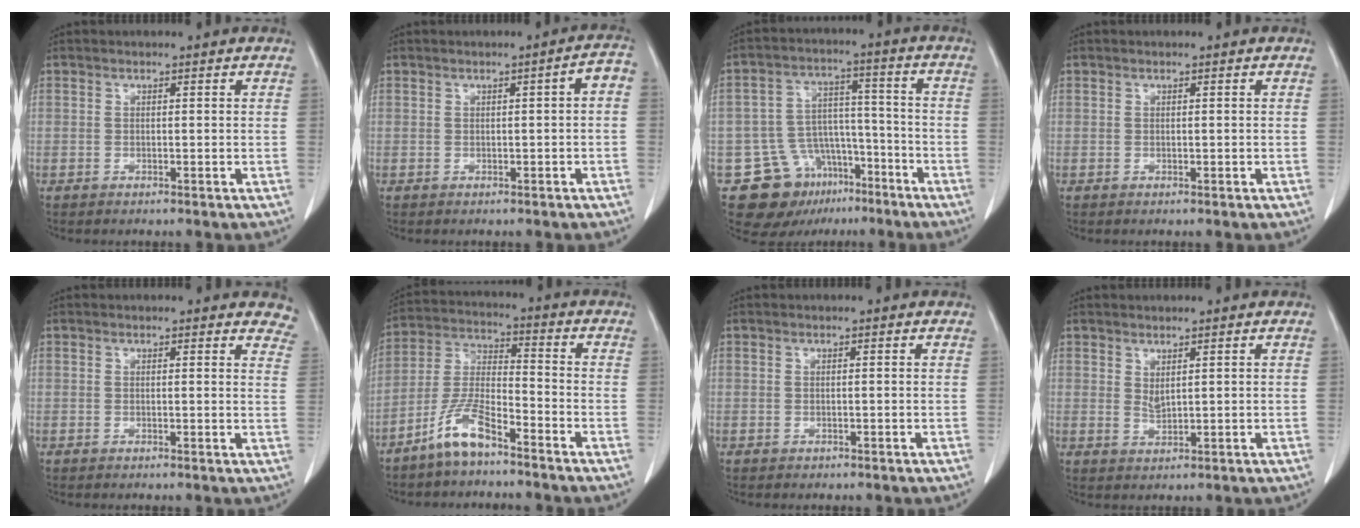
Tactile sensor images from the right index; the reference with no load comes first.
{"total": 2.4, "force": [-0.2, 0.4, 2.4], "torque": [-0.024, 0.006, -0.006]}
{"total": 12.3, "force": [-7.4, 8.8, 4.3], "torque": [-0.068, 0.049, -0.106]}
{"total": 0.0}
{"total": 6.0, "force": [5.6, 1.7, 1.2], "torque": [0.016, -0.016, 0.026]}
{"total": 8.5, "force": [-6.1, 1.7, 5.6], "torque": [-0.129, -0.009, -0.126]}
{"total": 0.0}
{"total": 1.6, "force": [1.0, 0.4, 1.2], "torque": [-0.027, -0.006, 0.025]}